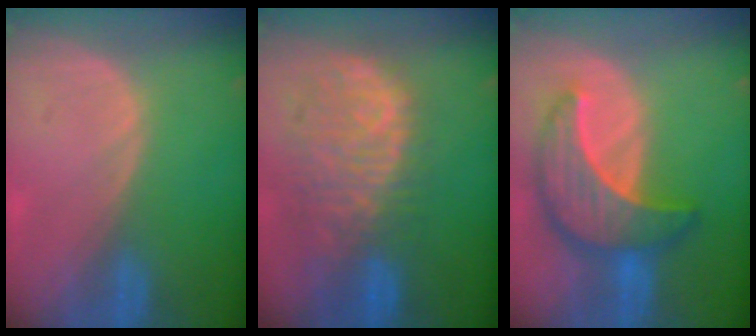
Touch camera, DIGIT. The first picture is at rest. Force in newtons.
{"total": 11.4, "press": 9.7, "slide": 5.9}
{"total": 10.0, "press": 10.0, "slide": 0.6}